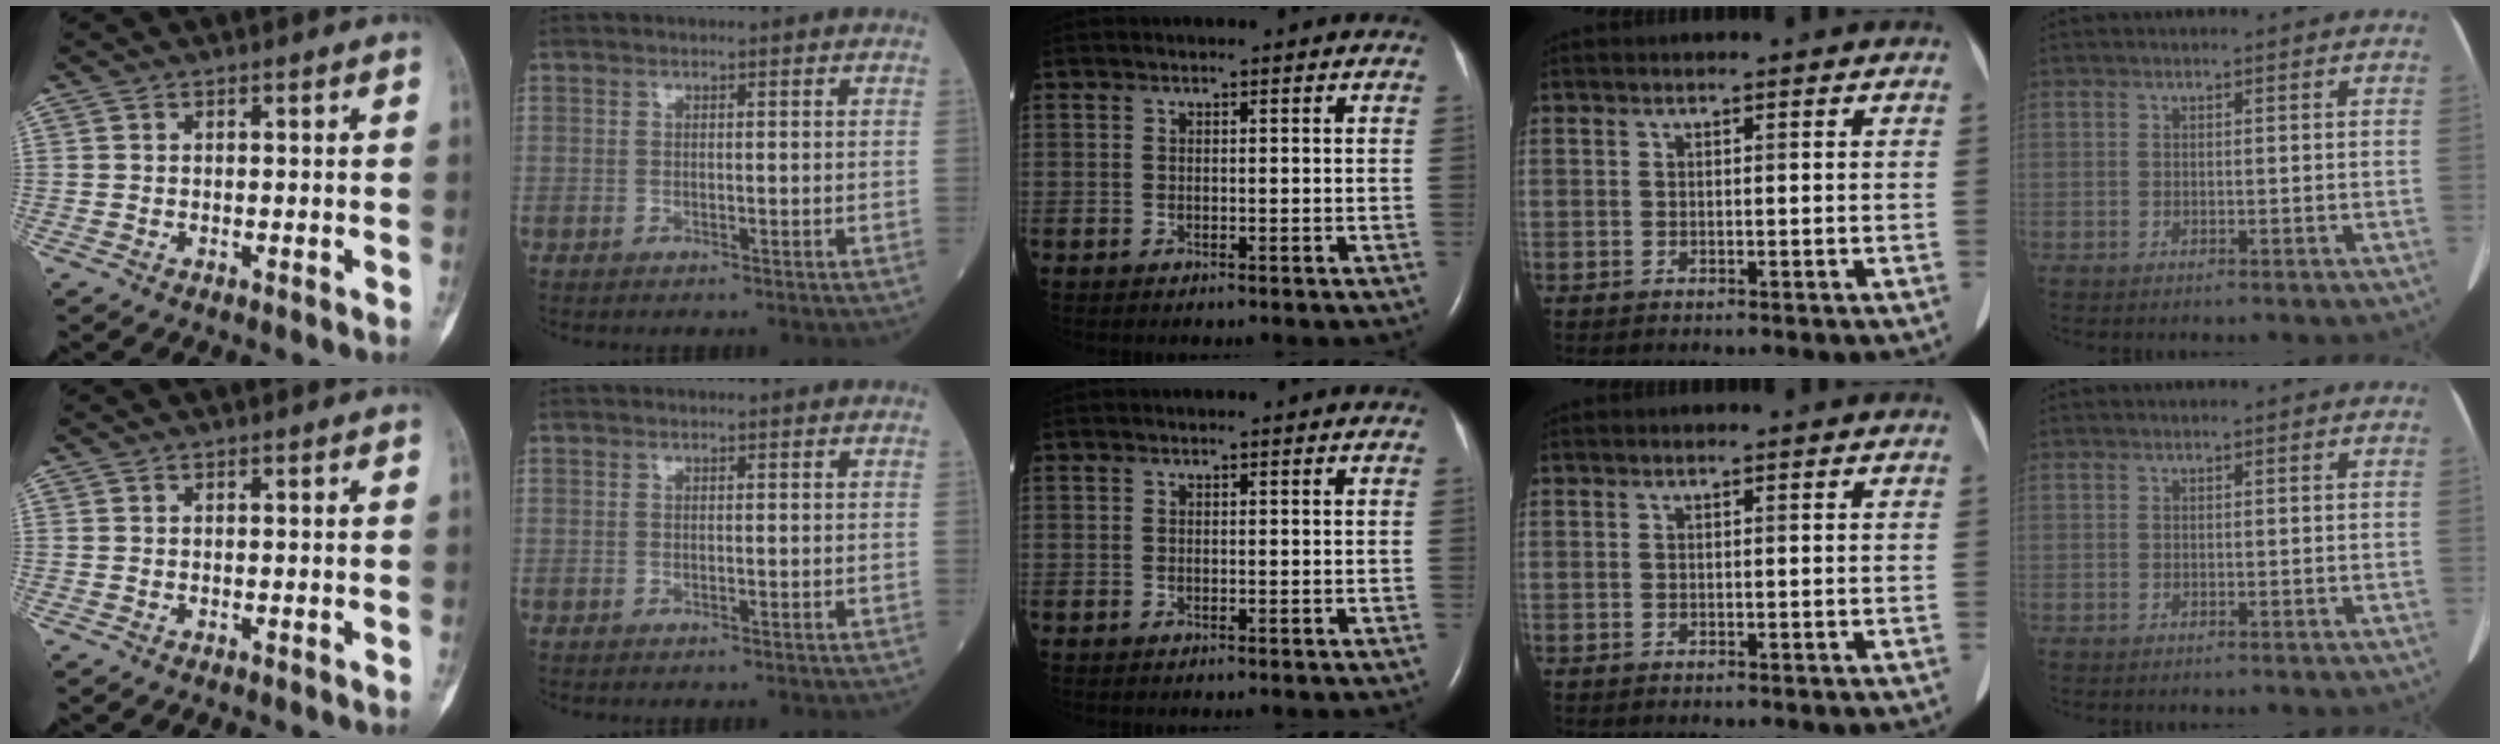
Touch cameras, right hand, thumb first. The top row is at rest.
{}